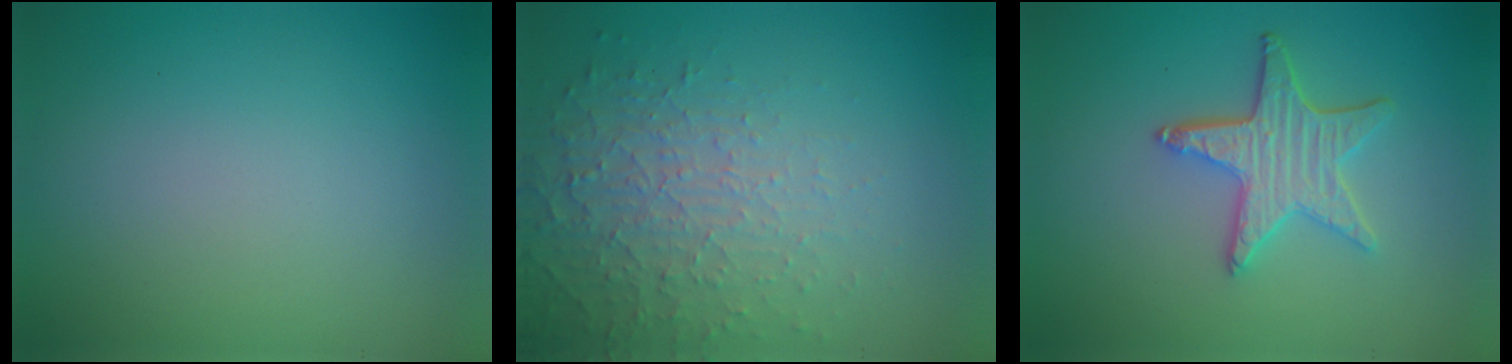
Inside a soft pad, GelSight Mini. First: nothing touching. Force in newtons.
{"total": 5.3, "press": 3.4, "slide": 4.1}
{"total": 4.2, "press": 3.7, "slide": 2.1}